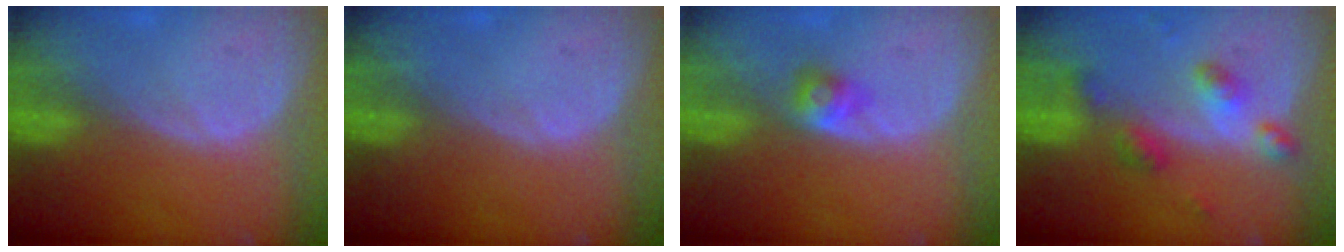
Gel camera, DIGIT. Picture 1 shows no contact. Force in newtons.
{"total": 0.0}
{"total": 2.7, "press": 2.4, "slide": 1.1}
{"total": 6.1, "press": 5.4, "slide": 2.9}